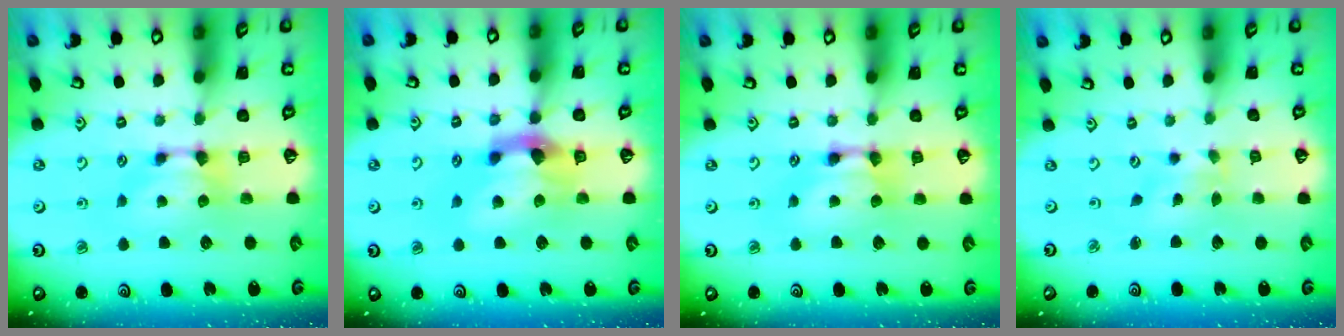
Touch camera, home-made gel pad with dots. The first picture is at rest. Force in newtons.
{"total": 4.1, "press": 3.8, "slide": 1.5}
{"total": 2.2, "press": 2.2, "slide": 0.1}
{"total": 2.8, "press": 2.6, "slide": 1.0}